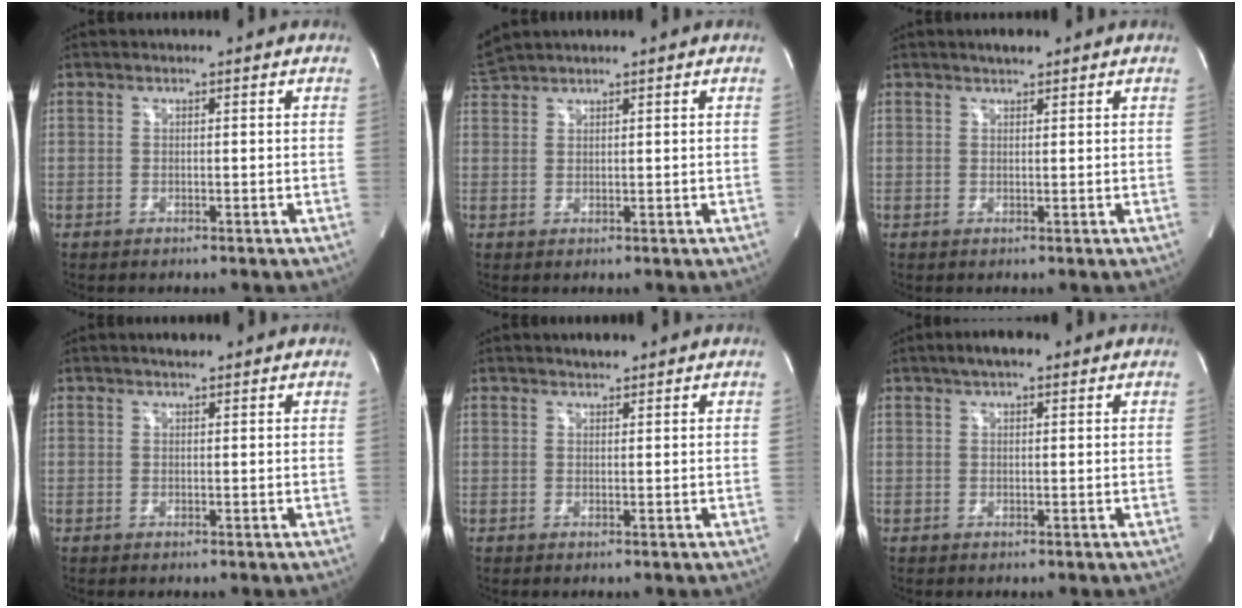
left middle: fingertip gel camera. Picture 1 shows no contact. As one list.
[{"total": 3.0, "force": [2.9, -0.3, 0.5], "torque": [-0.019, 0.023, 0.064]}, {"total": 1.7, "force": [1.4, 0.5, 0.8], "torque": [-0.021, 0.005, 0.025]}, {"total": 1.1, "force": [0.9, 0.2, 0.5], "torque": [-0.017, 0.004, 0.017]}, {"total": 1.3, "force": [1.2, 0.3, 0.4], "torque": [-0.015, 0.003, 0.021]}, {"total": 3.4, "force": [2.2, 1.2, 2.4], "torque": [-0.043, 0.016, 0.035]}]